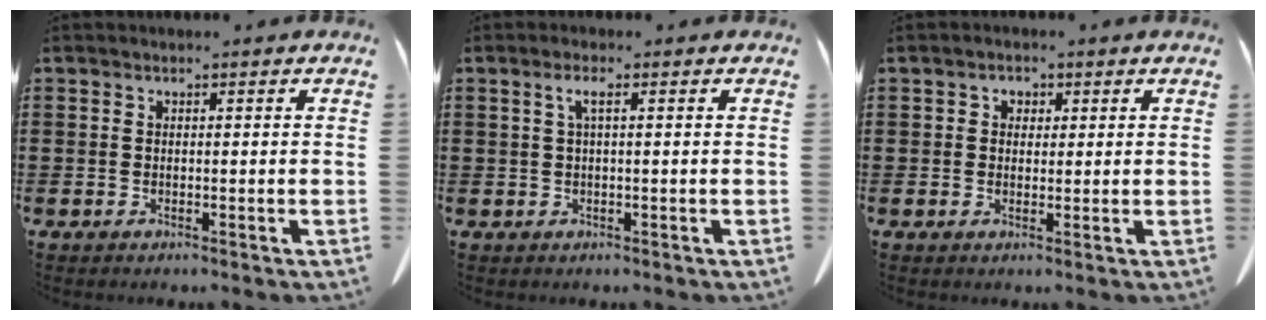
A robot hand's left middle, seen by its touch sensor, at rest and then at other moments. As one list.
[{"total": 1.9, "force": [0.5, 0.2, 1.9], "torque": [-0.038, 0.001, 0.008]}, {"total": 1.4, "force": [0.4, 1.3, 0.6], "torque": [-0.016, 0.007, 0.006]}]